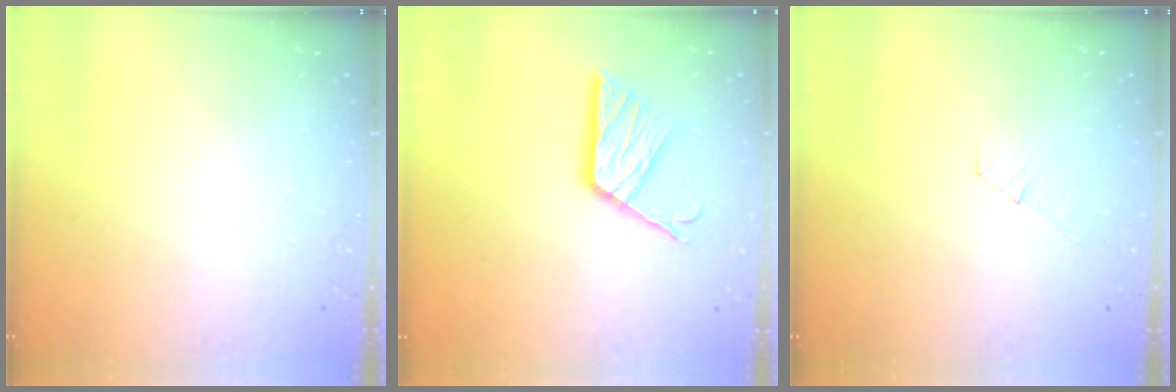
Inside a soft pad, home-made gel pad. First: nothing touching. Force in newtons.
{"total": 13.0, "press": 13.0, "slide": 1.1}
{"total": 5.0, "press": 5.0, "slide": 0.5}